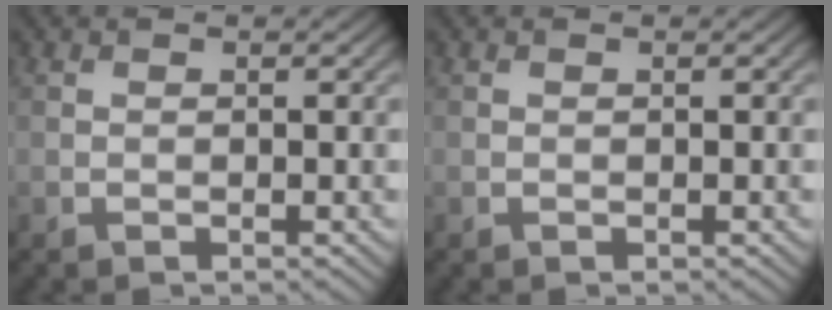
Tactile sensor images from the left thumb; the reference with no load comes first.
{"total": 0.0}